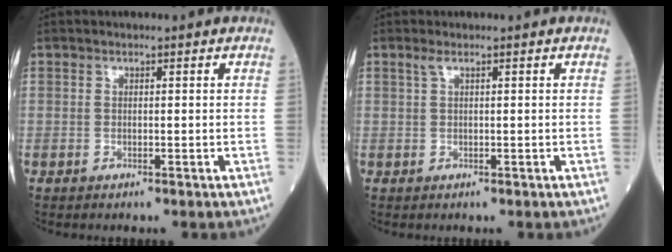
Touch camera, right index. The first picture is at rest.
{"total": 0.9, "force": [0.5, 0.0, 0.8], "torque": [-0.024, 0.013, 0.012]}